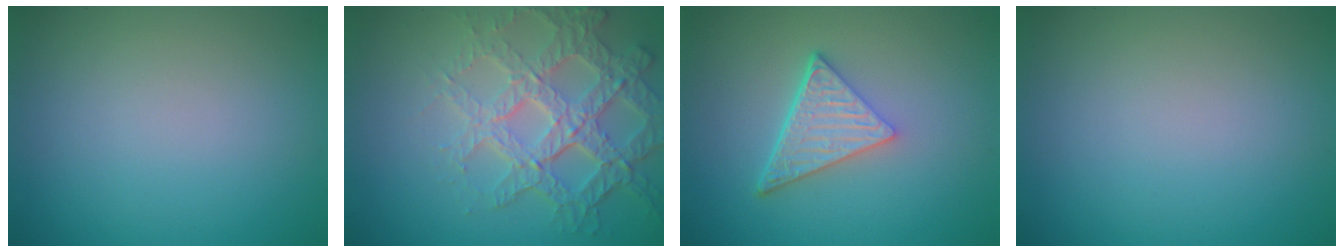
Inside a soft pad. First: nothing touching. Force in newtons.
{"total": 6.7, "press": 5.2, "slide": 4.2}
{"total": 4.7, "press": 3.3, "slide": 3.3}
{"total": 0.0}